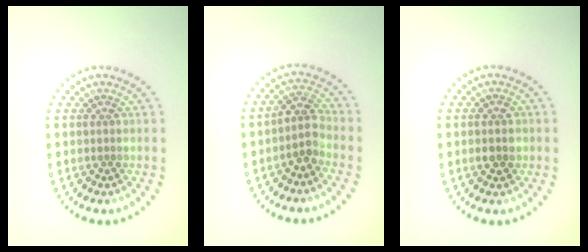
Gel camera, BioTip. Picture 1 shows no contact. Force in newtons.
{"total": 2.6, "press": 2.0, "slide": 1.6}
{"total": 1.2, "press": 1.2, "slide": 0.1}